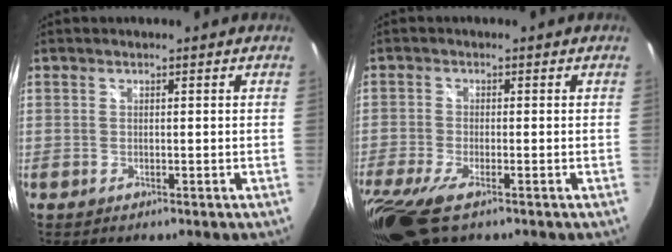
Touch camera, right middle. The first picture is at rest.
{"total": 10.2, "force": [-6.5, 3.0, 7.3], "torque": [-0.175, -0.045, -0.124]}